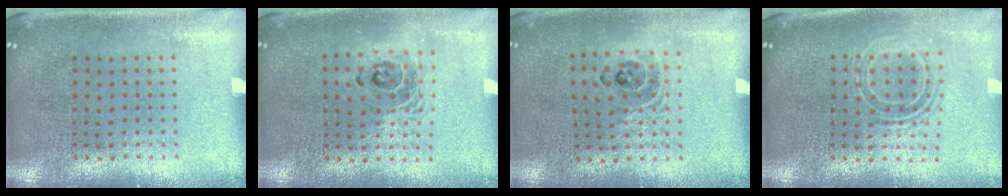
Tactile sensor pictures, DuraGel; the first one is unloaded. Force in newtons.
{"total": 1.5, "press": 1.2, "slide": 0.8}
{"total": 1.1, "press": 1.0, "slide": 0.4}
{"total": 1.7, "press": 1.2, "slide": 1.1}